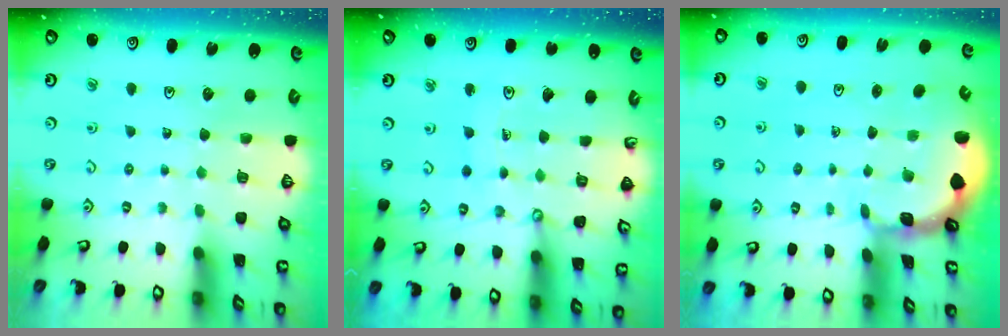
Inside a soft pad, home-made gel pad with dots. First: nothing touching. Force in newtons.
{"total": 9.6, "press": 9.6, "slide": 1.0}
{"total": 1.3, "press": 1.3, "slide": 0.2}